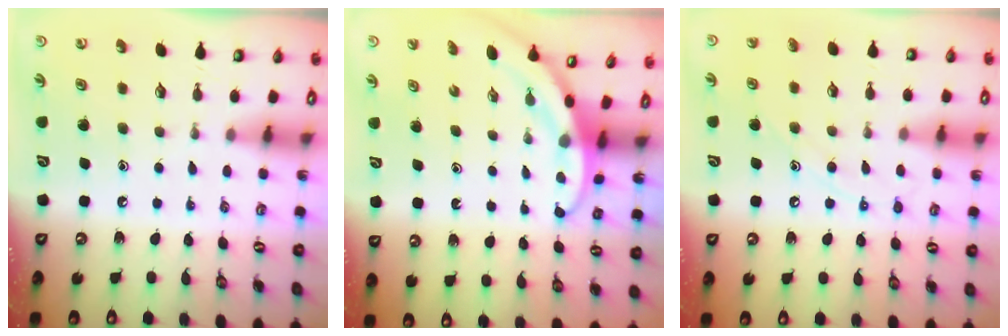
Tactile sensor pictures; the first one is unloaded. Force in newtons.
{"total": 2.9, "press": 2.9, "slide": 0.1}
{"total": 8.5, "press": 8.5, "slide": 0.7}